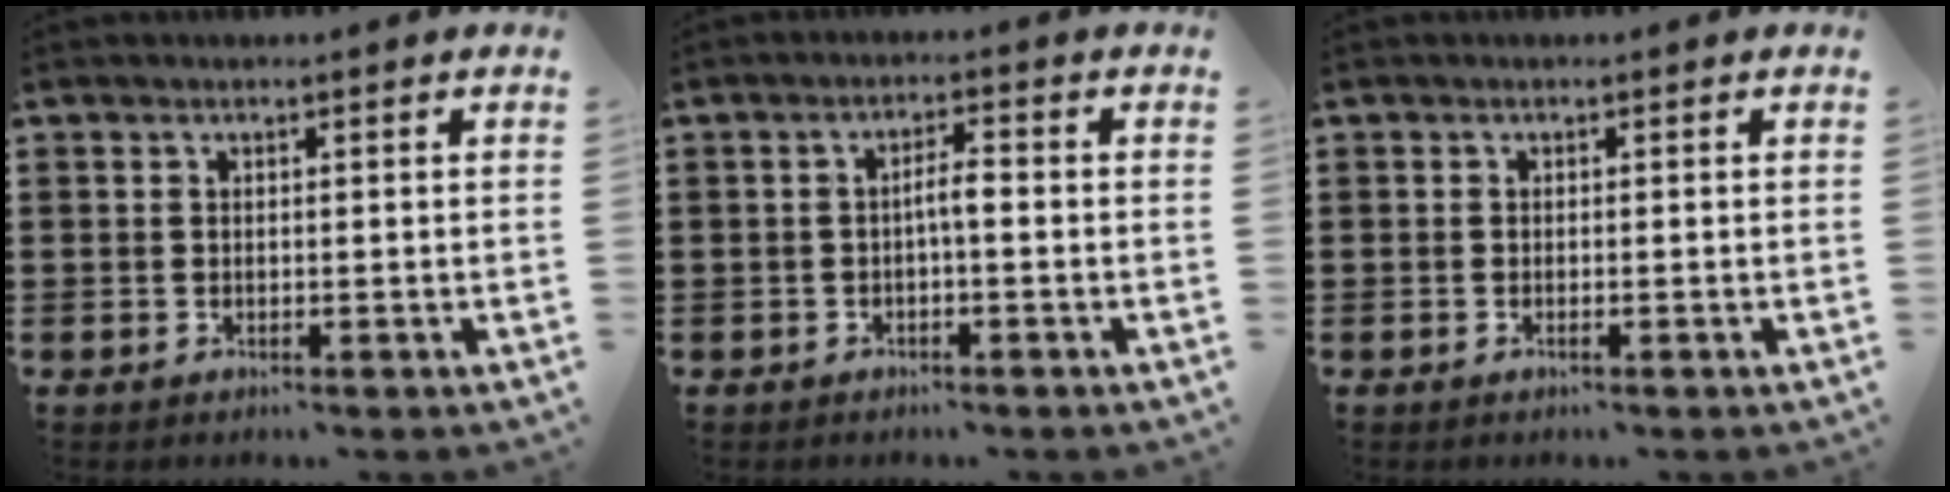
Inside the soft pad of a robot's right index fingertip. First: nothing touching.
{"total": 2.5, "force": [-0.6, 0.4, 2.4], "torque": [-0.046, 0.003, -0.014]}
{"total": 0.5, "force": [-0.3, 0.0, 0.4], "torque": [-0.008, -0.002, -0.005]}